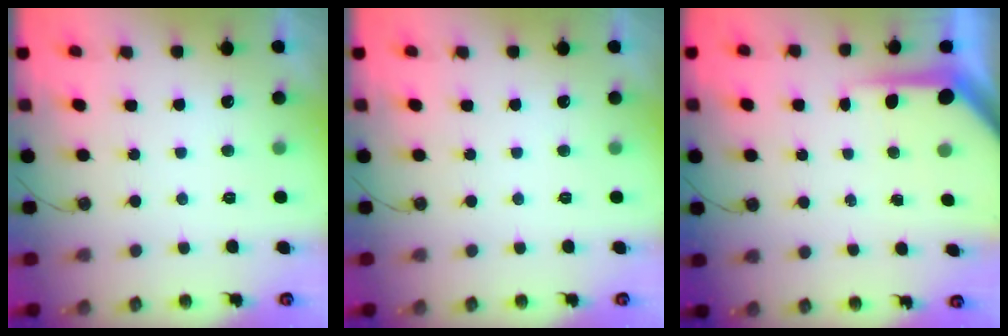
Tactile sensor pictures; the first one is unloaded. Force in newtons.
{"total": 0.0}
{"total": 6.1, "press": 6.1, "slide": 0.6}